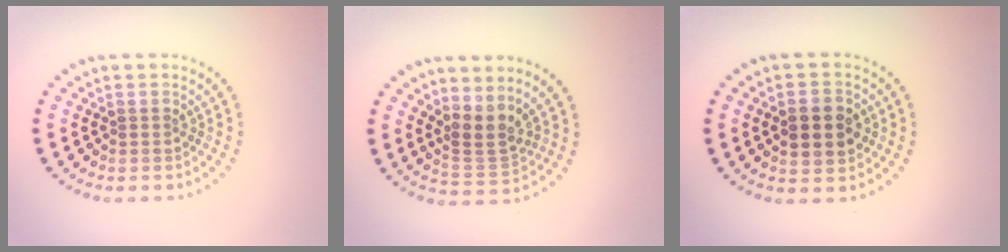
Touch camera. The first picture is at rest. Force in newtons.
{"total": 2.8, "press": 2.1, "slide": 1.9}
{"total": 4.1, "press": 4.1, "slide": 0.3}